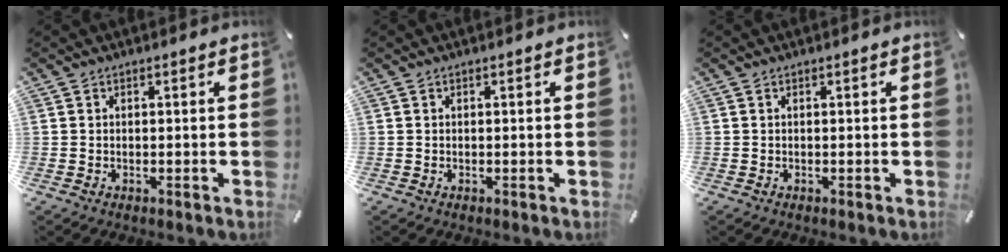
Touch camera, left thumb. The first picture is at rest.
{"total": 0.0}
{"total": 0.0}